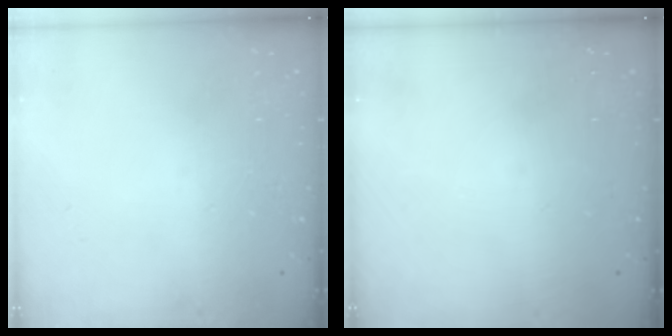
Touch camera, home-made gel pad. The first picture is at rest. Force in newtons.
{"total": 0.0}